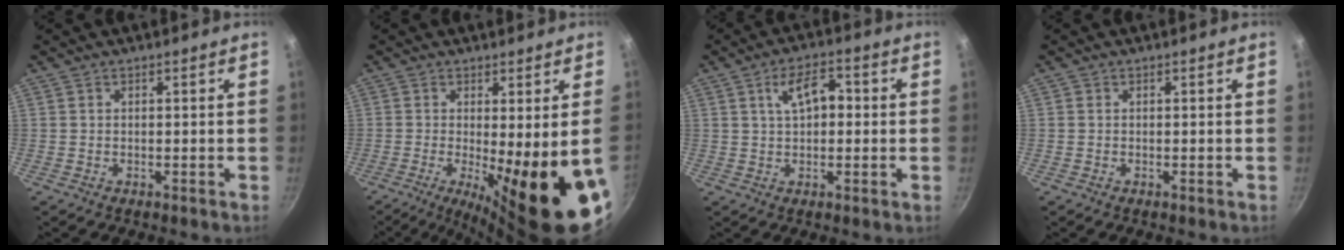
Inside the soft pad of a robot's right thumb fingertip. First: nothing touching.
{"total": 16.0, "force": [-4.1, 2.5, 15.3], "torque": [-0.203, -0.028, -0.045]}
{"total": 6.8, "force": [1.3, 3.7, 5.6], "torque": [-0.079, 0.018, 0.017]}
{"total": 0.0}